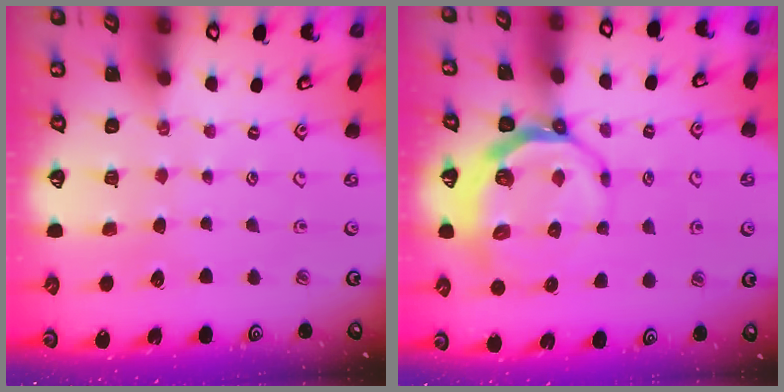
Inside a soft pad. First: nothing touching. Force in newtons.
{"total": 7.4, "press": 6.6, "slide": 3.5}